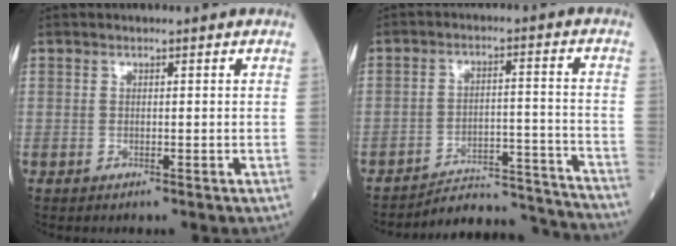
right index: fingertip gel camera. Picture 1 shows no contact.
{"total": 13.7, "force": [-13.7, 0.6, 0.4], "torque": [0.010, 0.035, -0.190]}